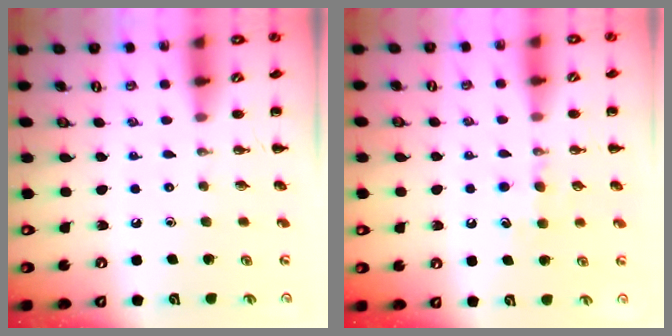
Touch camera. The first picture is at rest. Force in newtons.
{"total": 6.5, "press": 6.3, "slide": 1.7}